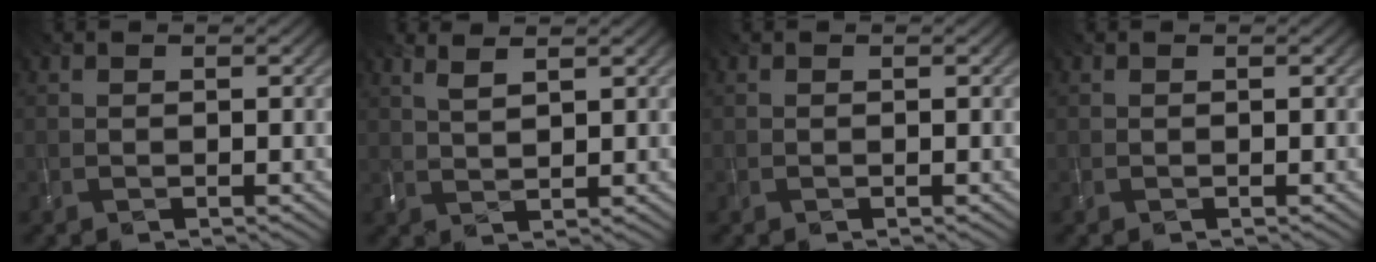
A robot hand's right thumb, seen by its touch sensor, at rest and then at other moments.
{"total": 2.1, "force": [1.2, -0.3, 1.6], "torque": [-0.034, -0.004, 0.038]}
{"total": 0.0}
{"total": 0.0}